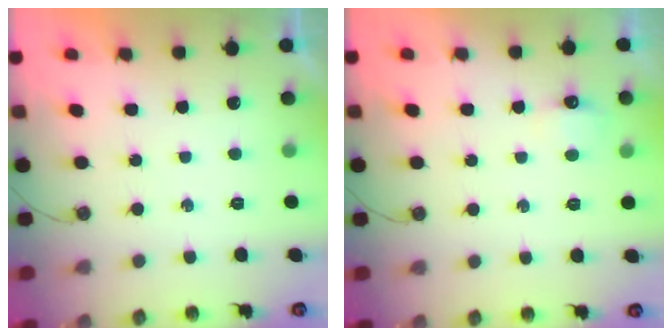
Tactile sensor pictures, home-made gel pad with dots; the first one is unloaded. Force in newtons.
{"total": 4.5, "press": 4.5, "slide": 0.6}